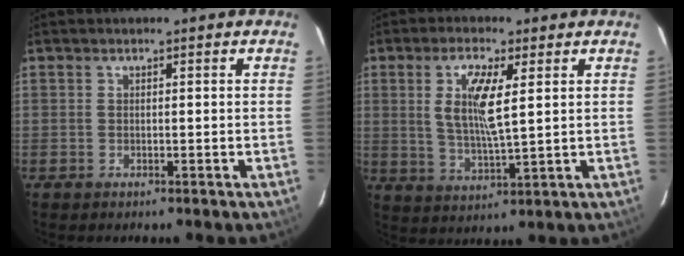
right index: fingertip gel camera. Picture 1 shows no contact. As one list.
[{"total": 8.7, "force": [2.3, 2.1, 8.2], "torque": [-0.155, -0.004, 0.047]}]